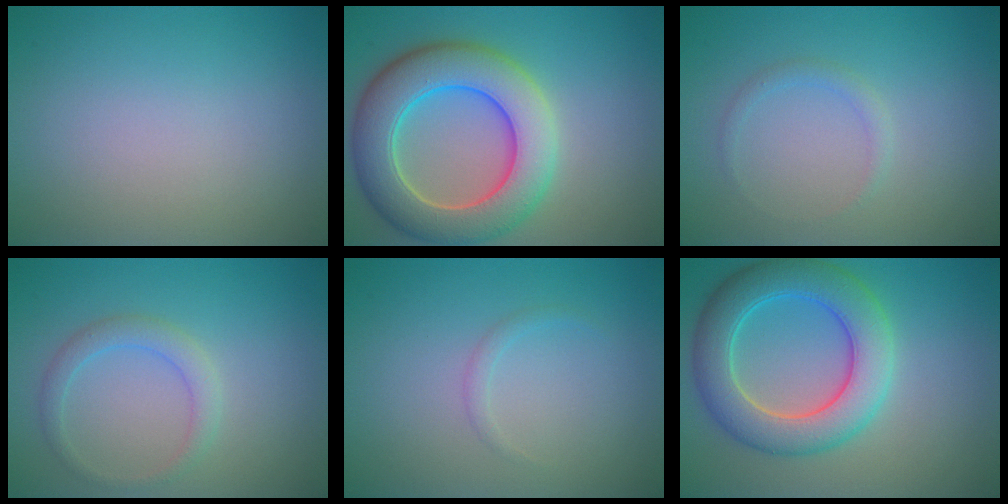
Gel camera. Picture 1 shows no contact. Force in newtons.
{"total": 9.3, "press": 9.2, "slide": 0.7}
{"total": 1.0, "press": 1.0, "slide": 0.1}
{"total": 2.0, "press": 2.0, "slide": 0.1}
{"total": 0.8, "press": 0.7, "slide": 0.1}
{"total": 7.2, "press": 7.1, "slide": 0.7}